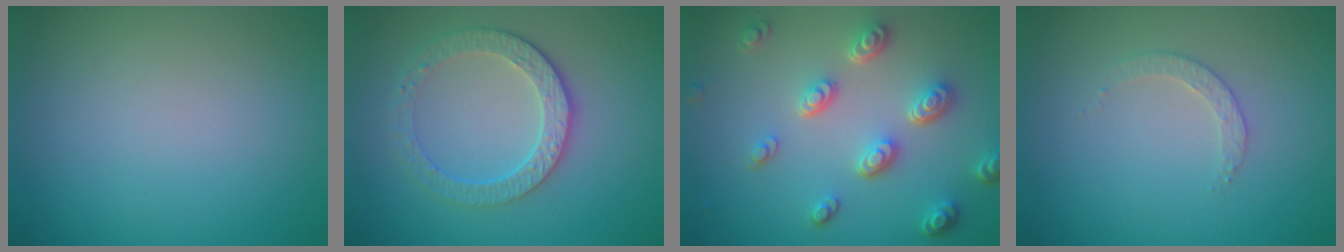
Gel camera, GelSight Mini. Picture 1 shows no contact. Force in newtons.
{"total": 3.5, "press": 3.1, "slide": 1.5}
{"total": 4.7, "press": 3.6, "slide": 3.1}
{"total": 1.6, "press": 1.5, "slide": 0.3}